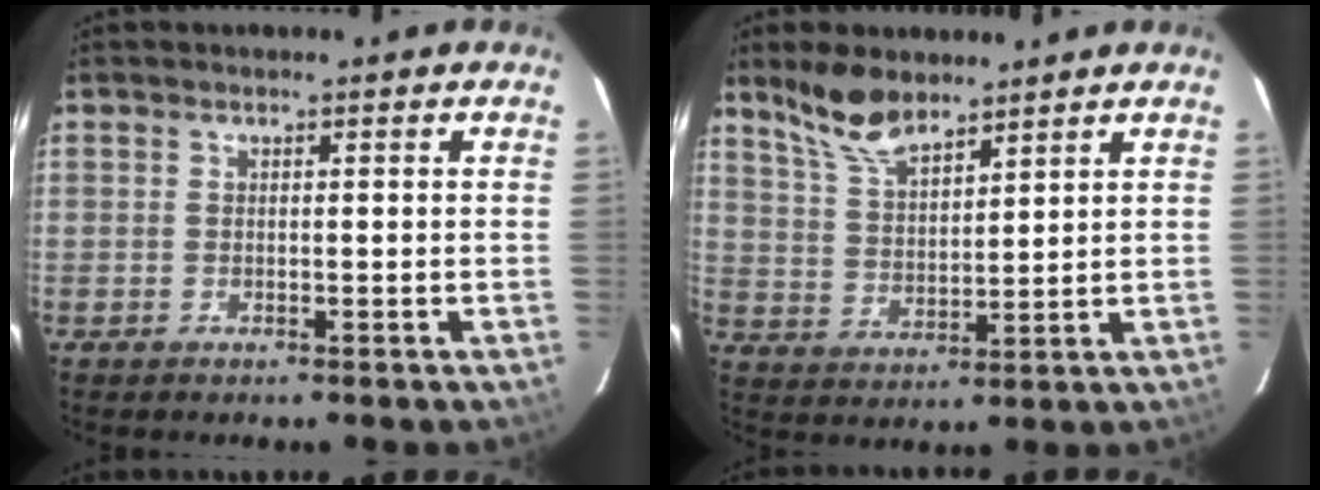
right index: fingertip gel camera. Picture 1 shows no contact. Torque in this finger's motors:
{"motor_torque": [0.43, 0.41, 0.10, 0.04]}